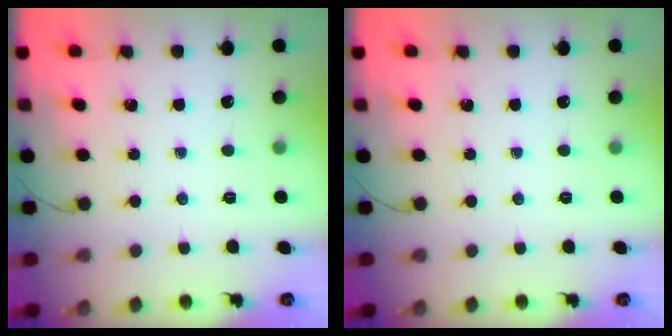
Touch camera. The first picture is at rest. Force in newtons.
{"total": 0.0}